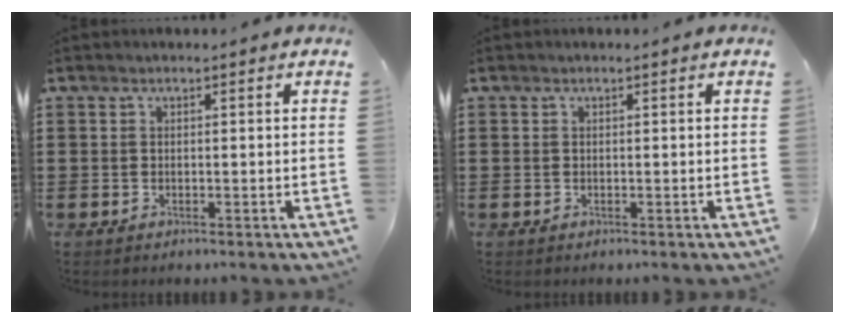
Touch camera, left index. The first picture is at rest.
{"total": 0.0}